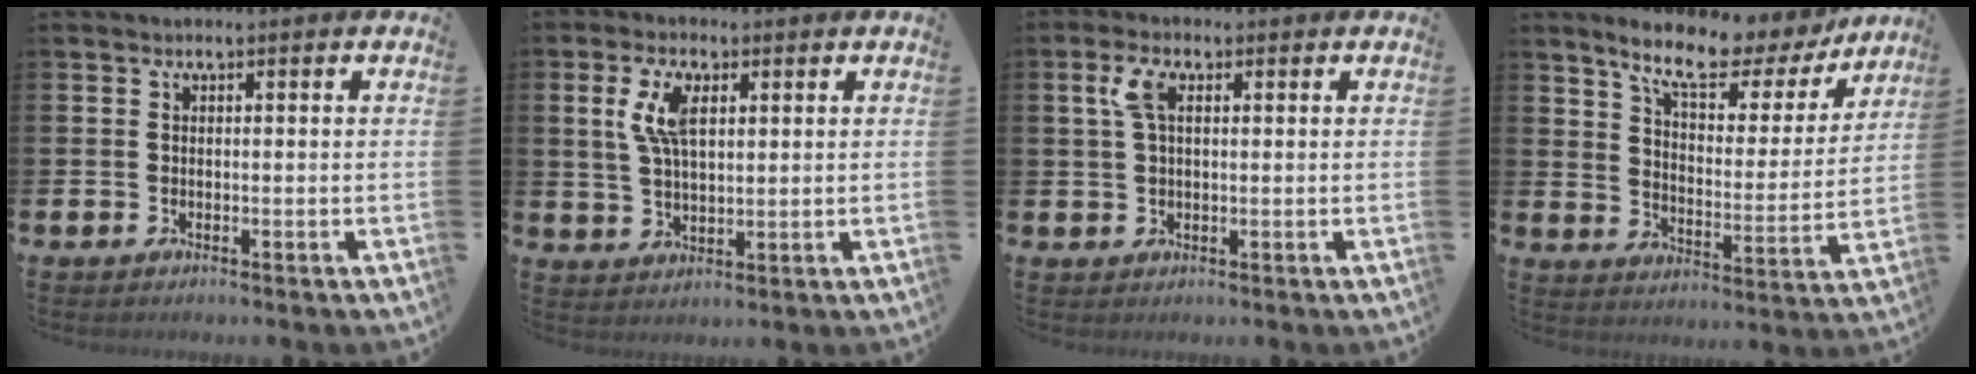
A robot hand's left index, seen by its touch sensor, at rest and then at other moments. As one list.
[{"total": 6.4, "force": [2.7, 3.0, 5.0], "torque": [-0.083, -0.001, 0.042]}, {"total": 4.3, "force": [1.9, 1.9, 3.3], "torque": [-0.066, 0.007, 0.030]}, {"total": 9.7, "force": [8.4, 2.7, 4.1], "torque": [-0.108, -0.051, 0.142]}]